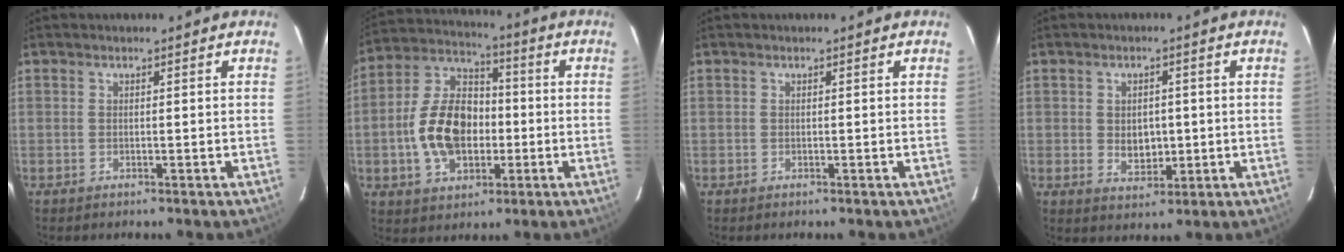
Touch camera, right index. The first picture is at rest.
{"total": 14.9, "force": [-2.4, 9.9, 10.9], "torque": [-0.219, 0.024, -0.033]}
{"total": 0.0}
{"total": 5.1, "force": [-0.2, 3.8, 3.4], "torque": [-0.056, -0.002, 0.005]}